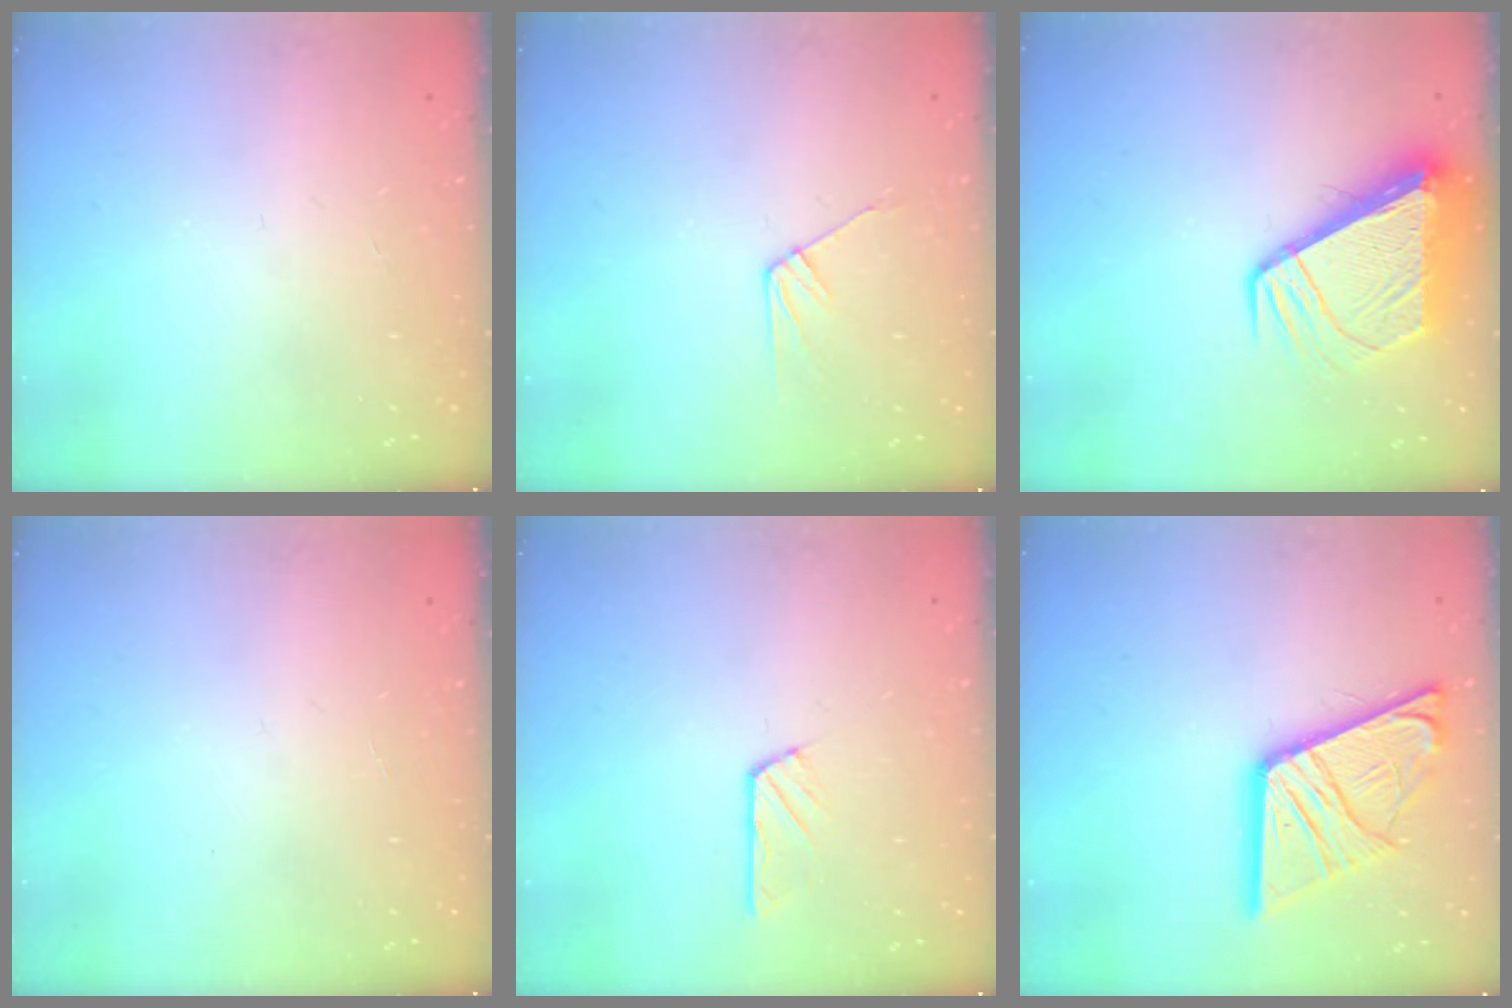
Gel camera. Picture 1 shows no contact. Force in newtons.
{"total": 7.5, "press": 7.5, "slide": 0.8}
{"total": 10.9, "press": 10.8, "slide": 1.4}
{"total": 0.0}
{"total": 2.9, "press": 2.8, "slide": 0.4}
{"total": 20.1, "press": 20.0, "slide": 2.3}